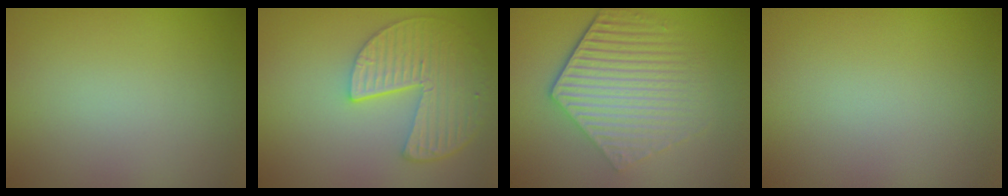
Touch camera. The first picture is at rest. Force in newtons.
{"total": 5.3, "press": 4.3, "slide": 3.1}
{"total": 6.2, "press": 4.5, "slide": 4.3}
{"total": 0.0}